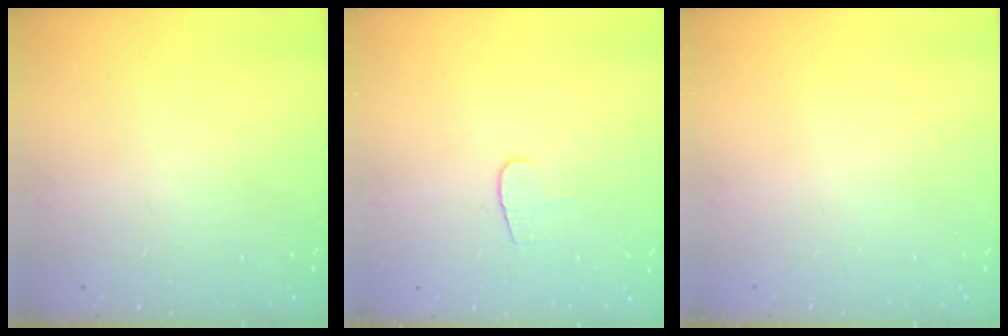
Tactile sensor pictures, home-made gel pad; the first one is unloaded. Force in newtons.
{"total": 5.1, "press": 5.1, "slide": 0.5}
{"total": 0.0}